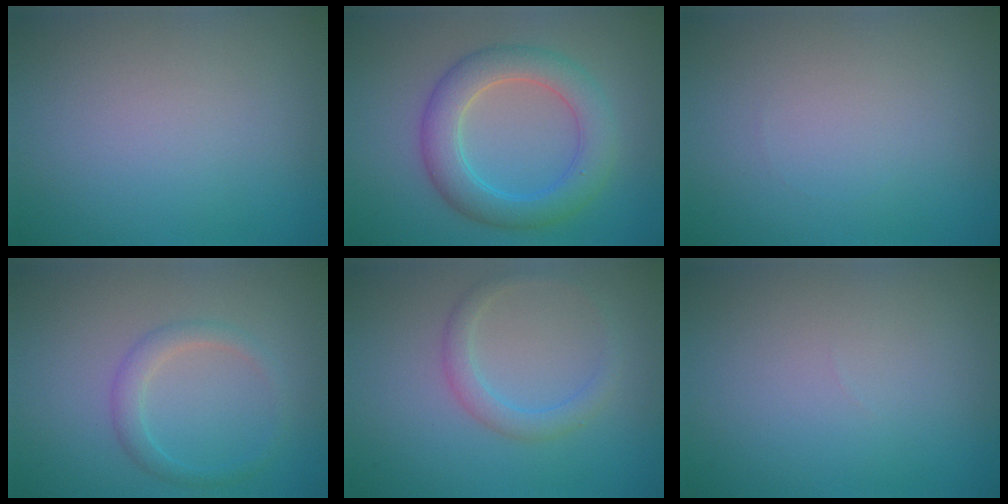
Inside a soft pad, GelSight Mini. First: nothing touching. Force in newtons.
{"total": 5.4, "press": 5.4, "slide": 0.2}
{"total": 0.0}
{"total": 2.0, "press": 2.0, "slide": 0.2}
{"total": 2.1, "press": 2.1, "slide": 0.0}
{"total": 0.0}